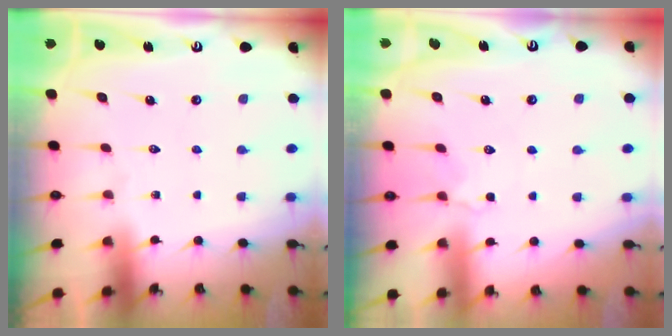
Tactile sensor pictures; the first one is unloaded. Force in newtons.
{"total": 1.3, "press": 1.2, "slide": 0.5}